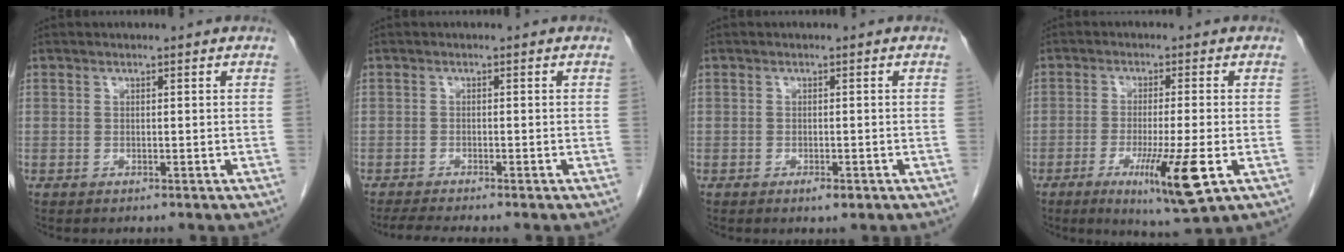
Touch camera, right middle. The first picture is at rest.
{"total": 3.9, "force": [-3.4, -0.2, 1.9], "torque": [-0.033, -0.011, -0.056]}
{"total": 1.4, "force": [-0.8, 0.5, 1.0], "torque": [-0.016, -0.001, -0.009]}
{"total": 9.6, "force": [-3.6, 0.0, 8.9], "torque": [-0.151, -0.028, -0.056]}